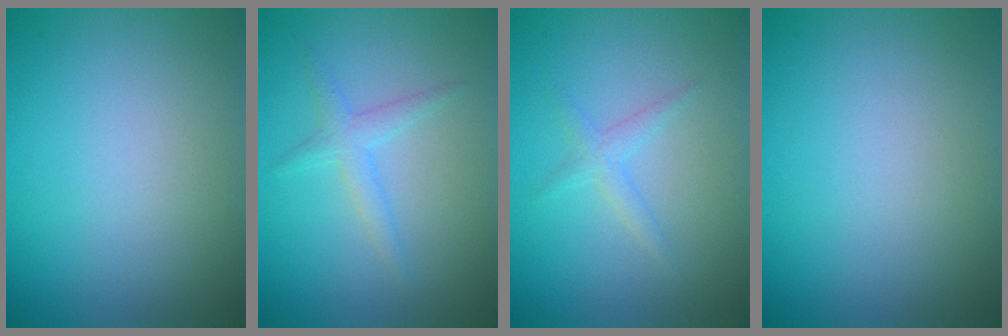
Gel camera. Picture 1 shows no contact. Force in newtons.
{"total": 1.8, "press": 1.8, "slide": 0.0}
{"total": 1.3, "press": 1.3, "slide": 0.0}
{"total": 0.0}